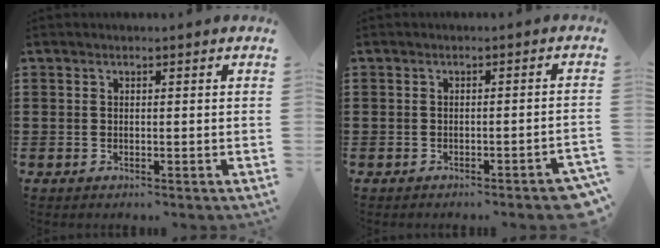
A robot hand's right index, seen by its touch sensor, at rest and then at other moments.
{"total": 1.9, "force": [-1.5, -0.1, 1.0], "torque": [-0.017, -0.003, -0.028]}